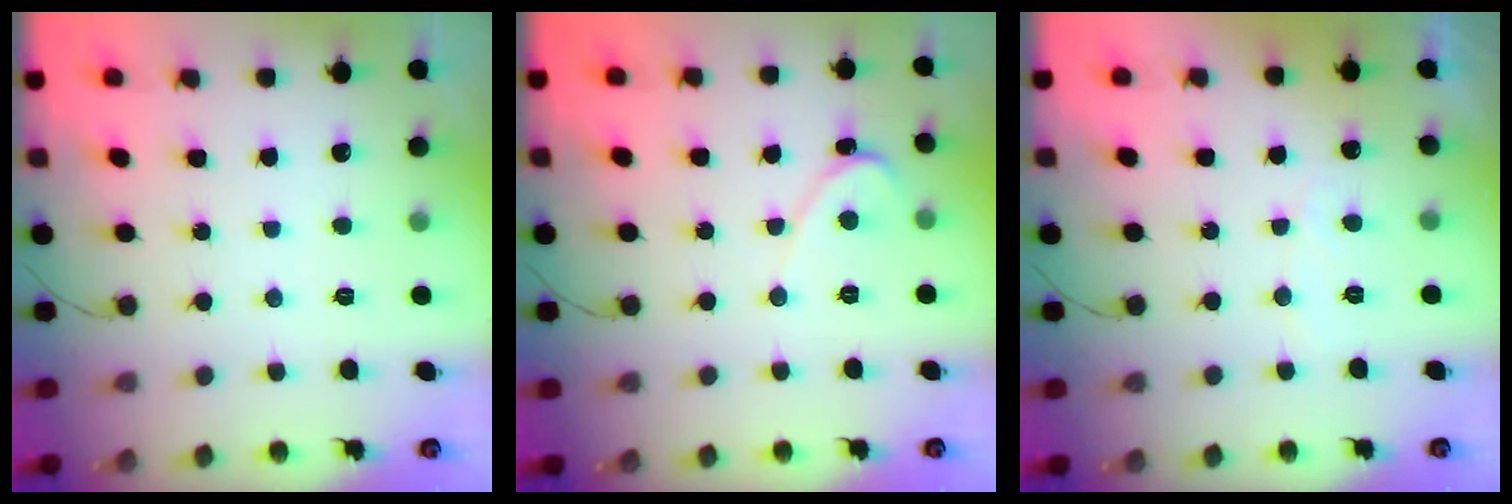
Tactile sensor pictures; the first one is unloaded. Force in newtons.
{"total": 2.4, "press": 2.4, "slide": 0.2}
{"total": 3.6, "press": 3.6, "slide": 0.2}